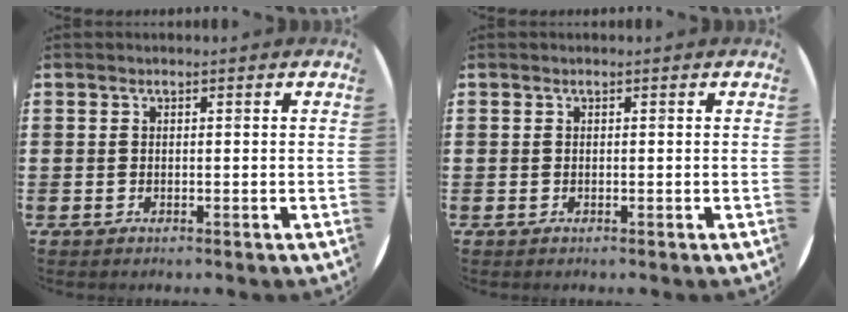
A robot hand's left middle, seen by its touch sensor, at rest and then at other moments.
{"total": 0.0}